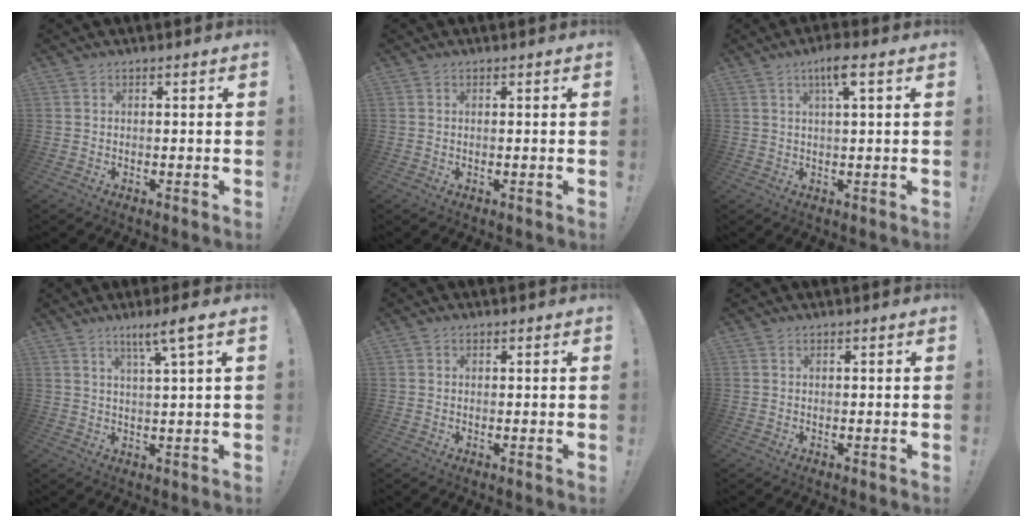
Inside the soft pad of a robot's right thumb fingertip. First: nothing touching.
{"total": 0.0}
{"total": 5.2, "force": [2.4, 0.7, 4.5], "torque": [-0.071, -0.003, 0.033]}
{"total": 5.7, "force": [3.3, -0.7, 4.7], "torque": [-0.076, -0.016, 0.047]}
{"total": 0.6, "force": [0.3, 0.5, 0.1], "torque": [0.007, -0.002, 0.005]}
{"total": 0.0}